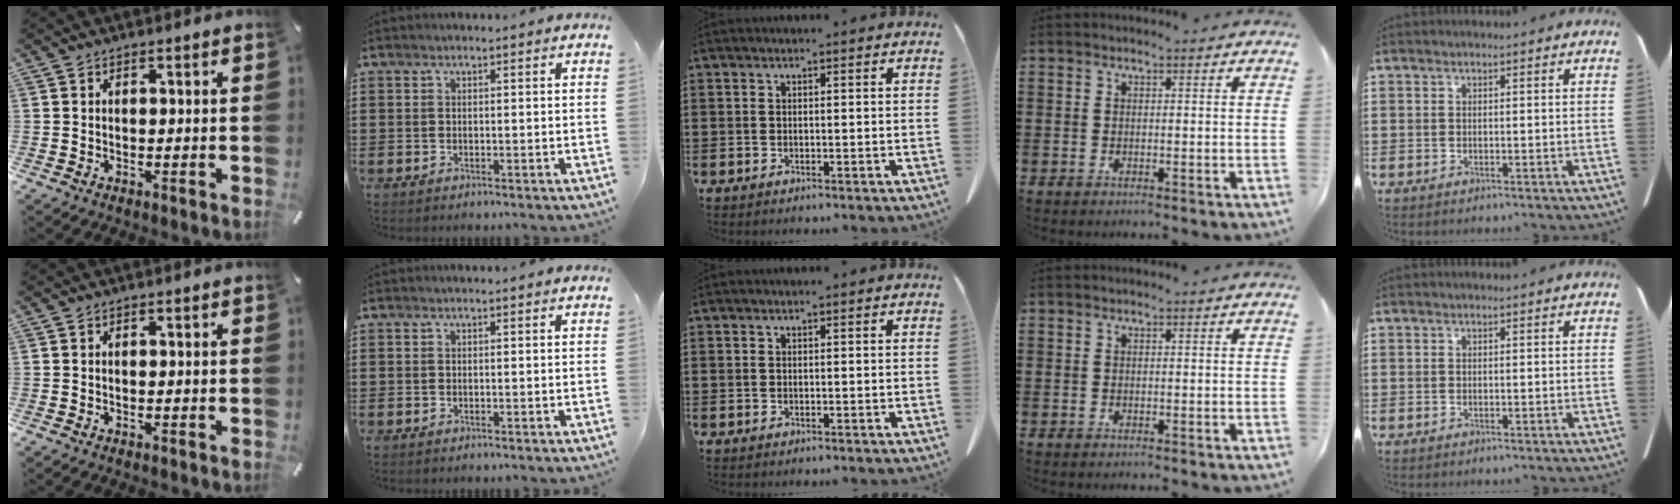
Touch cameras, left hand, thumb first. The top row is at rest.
{}